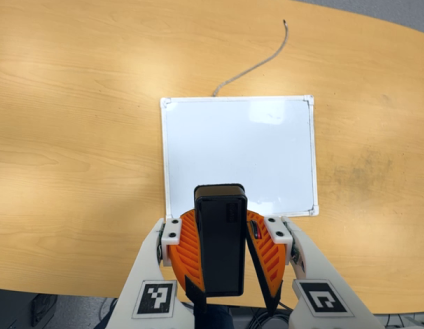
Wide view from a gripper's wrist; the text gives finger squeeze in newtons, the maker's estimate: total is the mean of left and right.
{"total": 8.6, "left": 9.0, "right": 8.2}